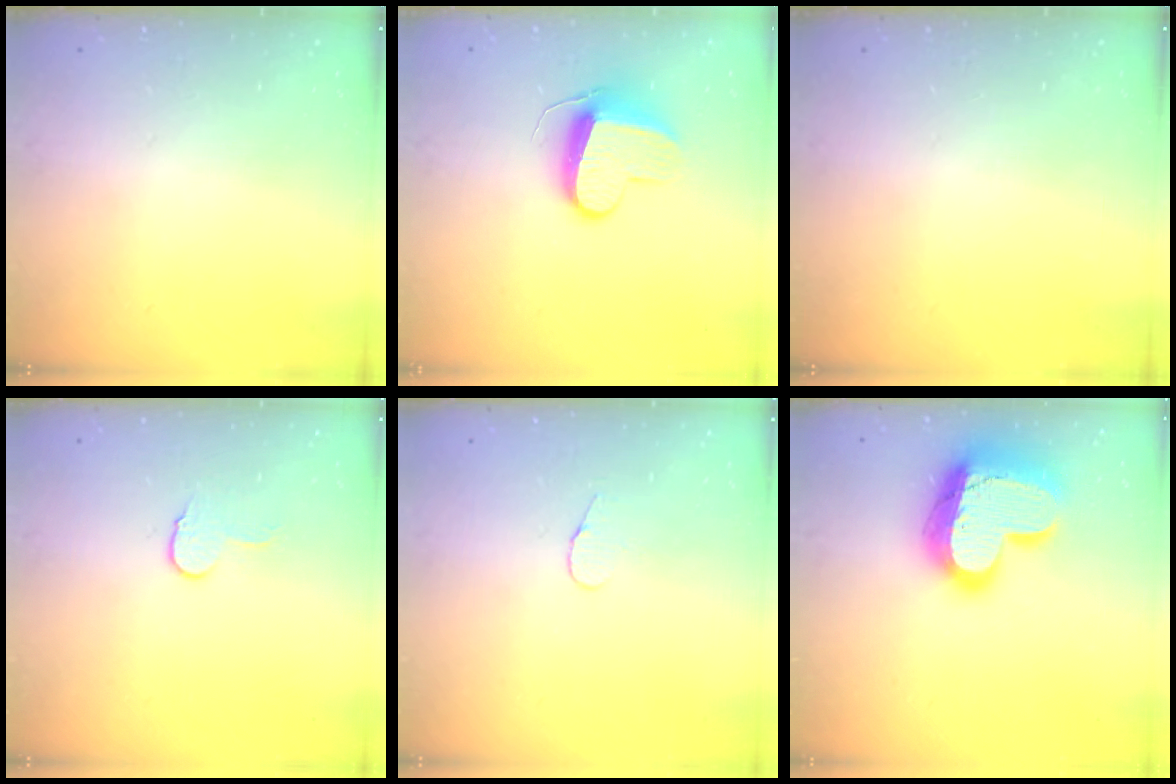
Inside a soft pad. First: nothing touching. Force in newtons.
{"total": 9.4, "press": 9.4, "slide": 0.2}
{"total": 0.0}
{"total": 6.4, "press": 6.4, "slide": 0.6}
{"total": 4.0, "press": 4.0, "slide": 0.4}
{"total": 21.7, "press": 21.6, "slide": 1.9}